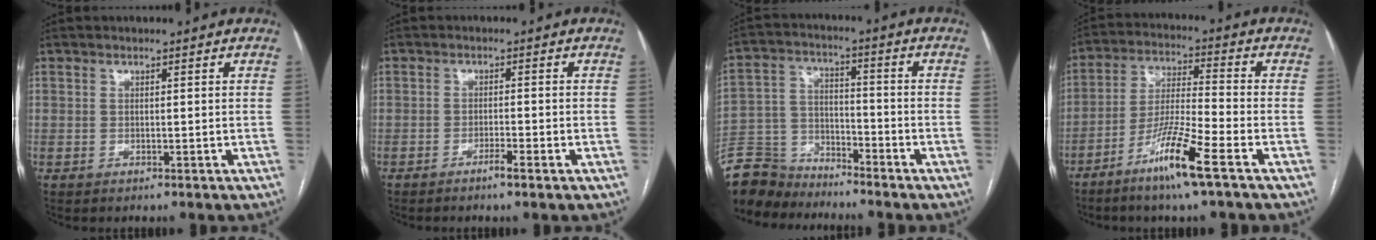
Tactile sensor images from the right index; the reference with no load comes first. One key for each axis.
{"total": 2.4, "fx": -1.6, "fy": -0.2, "fz": 1.8, "tx": -0.031, "ty": -0.001, "tz": -0.028}
{"total": 9.6, "fx": -9.1, "fy": 3.0, "fz": 0.1, "tx": -0.008, "ty": 0.014, "tz": -0.181}
{"total": 11.0, "fx": -6.4, "fy": -0.4, "fz": 8.9, "tx": -0.175, "ty": -0.021, "tz": -0.126}